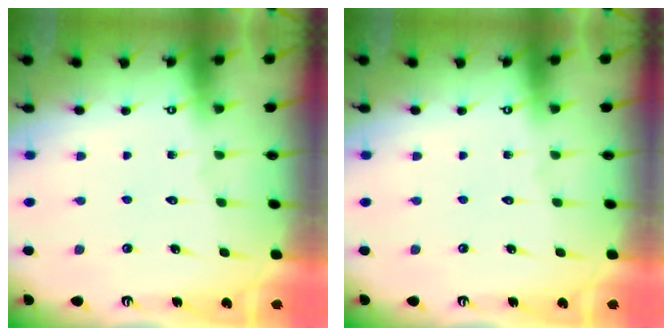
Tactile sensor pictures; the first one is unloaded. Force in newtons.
{"total": 0.0}